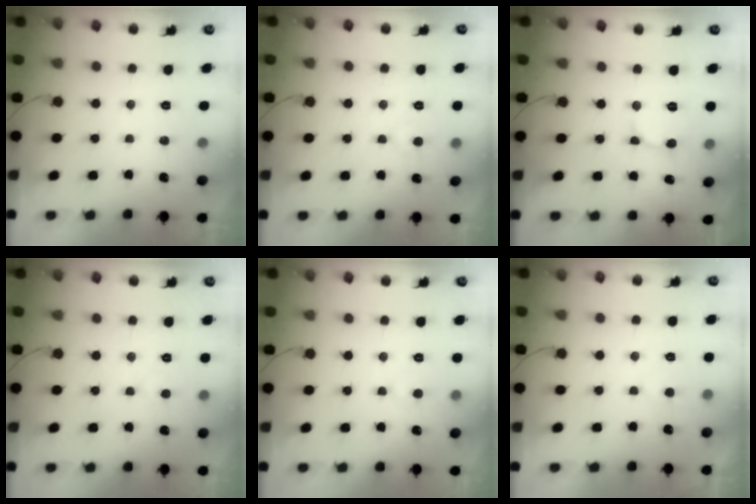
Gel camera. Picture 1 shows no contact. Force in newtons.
{"total": 4.1, "press": 4.1, "slide": 0.4}
{"total": 2.2, "press": 2.2, "slide": 0.1}
{"total": 3.2, "press": 3.2, "slide": 0.3}
{"total": 4.1, "press": 4.1, "slide": 0.4}
{"total": 2.8, "press": 2.8, "slide": 0.3}